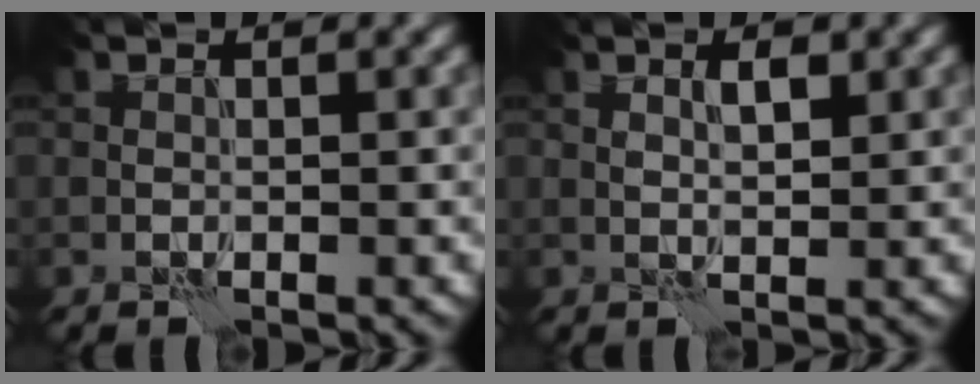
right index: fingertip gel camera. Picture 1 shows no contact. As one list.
[{"total": 1.6, "force": [0.7, 0.6, 1.3], "torque": [-0.024, -0.001, 0.012]}]